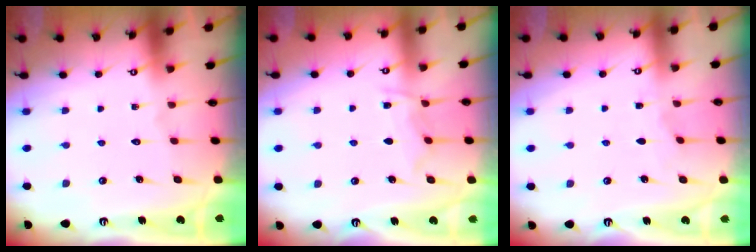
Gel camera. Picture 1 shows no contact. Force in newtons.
{"total": 6.4, "press": 6.3, "slide": 0.8}
{"total": 1.6, "press": 1.6, "slide": 0.3}